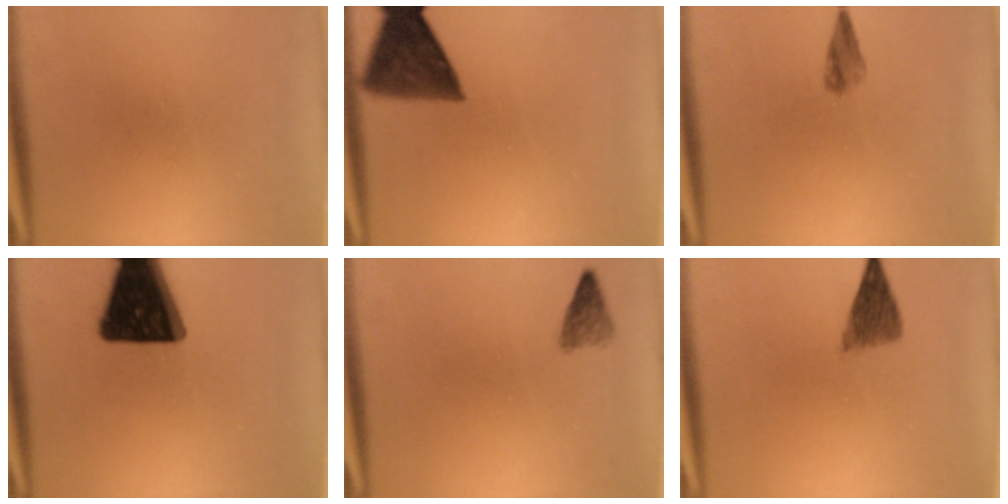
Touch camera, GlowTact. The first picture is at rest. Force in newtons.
{"total": 10.3}
{"total": 2.0}
{"total": 18.4}
{"total": 1.9}
{"total": 4.0}